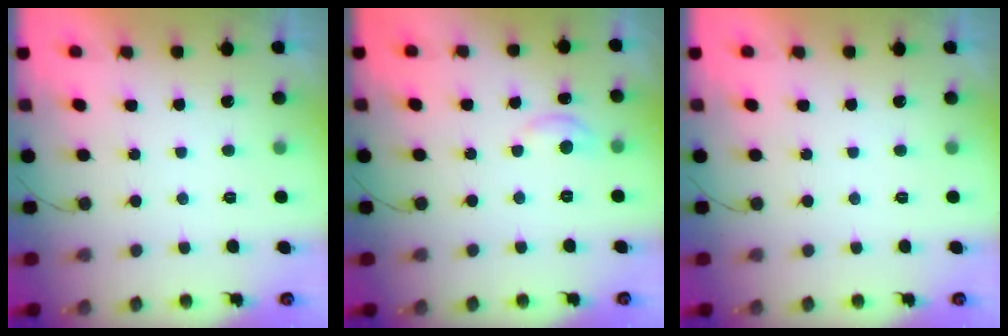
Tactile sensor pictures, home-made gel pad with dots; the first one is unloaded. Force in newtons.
{"total": 6.3, "press": 6.2, "slide": 0.9}
{"total": 0.0}